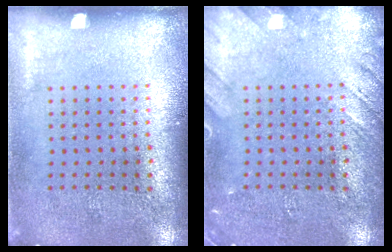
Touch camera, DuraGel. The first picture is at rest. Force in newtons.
{"total": 2.1, "press": 2.1, "slide": 0.2}